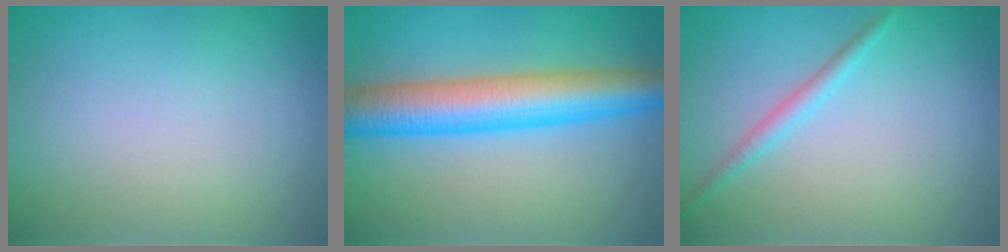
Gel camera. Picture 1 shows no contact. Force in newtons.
{"total": 7.7, "press": 7.7, "slide": 0.1}
{"total": 1.4, "press": 1.4, "slide": 0.0}